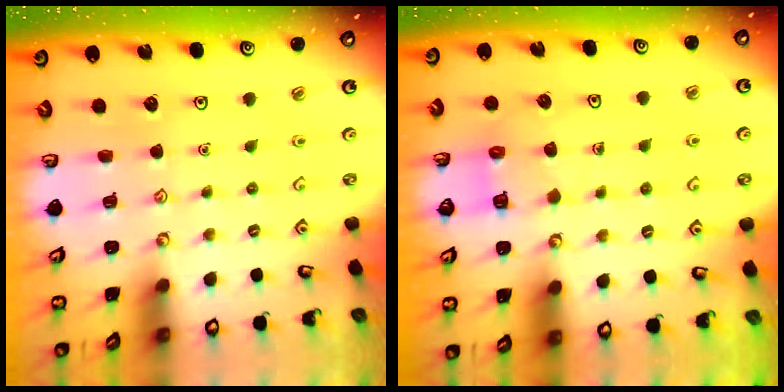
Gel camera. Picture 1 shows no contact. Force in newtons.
{"total": 5.1, "press": 5.1, "slide": 0.5}